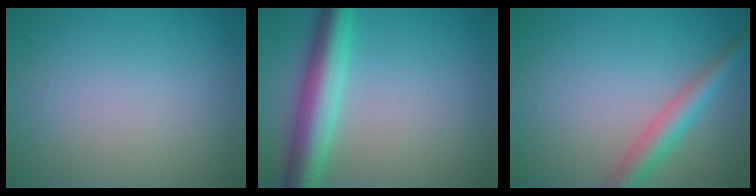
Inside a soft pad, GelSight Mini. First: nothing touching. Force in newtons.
{"total": 5.8, "press": 5.8, "slide": 0.0}
{"total": 3.6, "press": 3.6, "slide": 0.1}